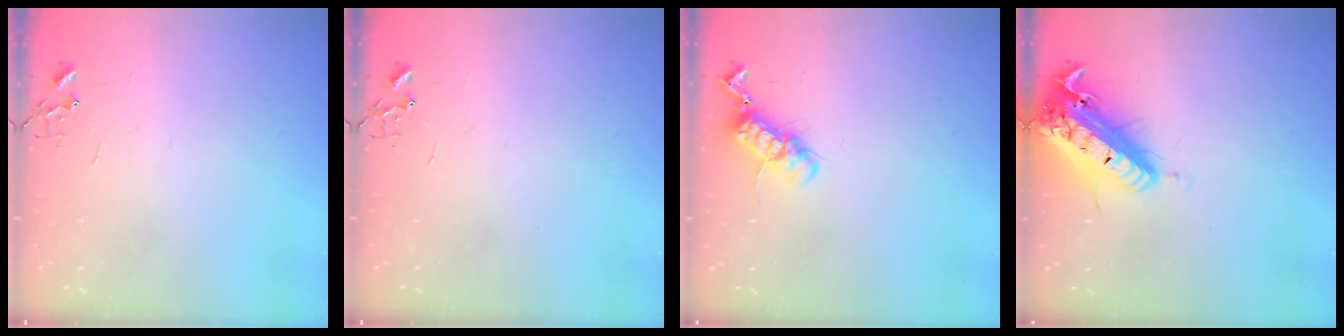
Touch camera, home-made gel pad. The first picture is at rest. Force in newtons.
{"total": 0.0}
{"total": 11.8, "press": 11.7, "slide": 1.4}
{"total": 21.3, "press": 20.9, "slide": 4.2}